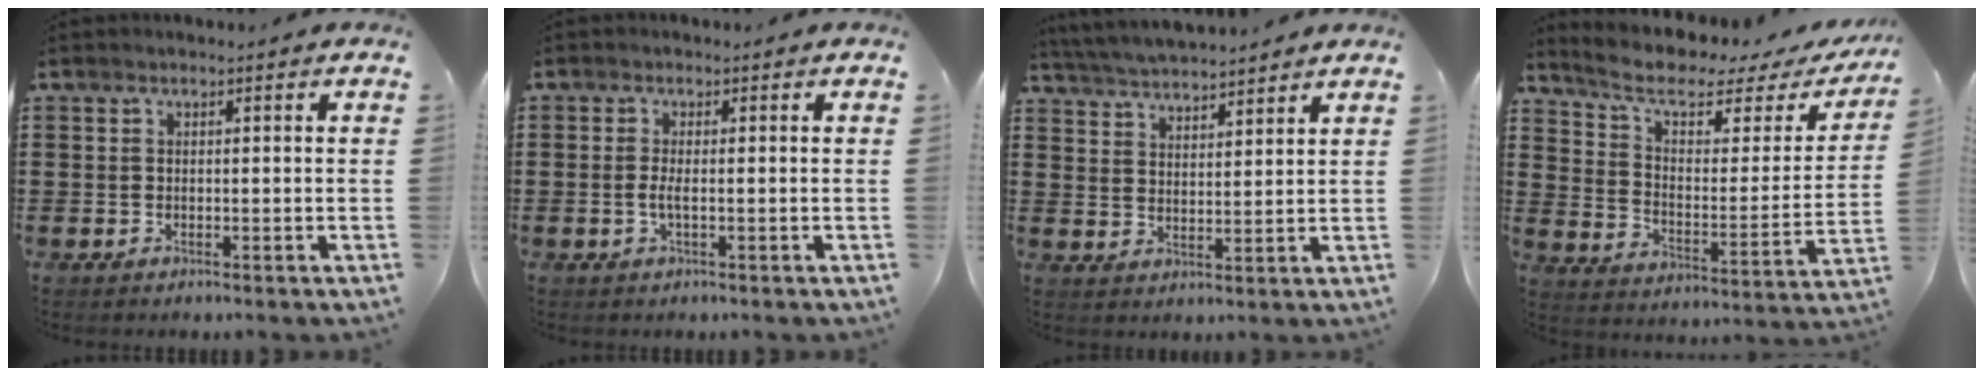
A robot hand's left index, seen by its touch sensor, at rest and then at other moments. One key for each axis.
{"total": 1.8, "fx": -0.4, "fy": 0.2, "fz": 1.8, "tx": -0.042, "ty": -0.003, "tz": -0.010}
{"total": 4.5, "fx": 4.5, "fy": -0.1, "fz": 0.5, "tx": -0.027, "ty": -0.021, "tz": 0.080}
{"total": 6.4, "fx": 4.6, "fy": 2.3, "fz": 3.9, "tx": -0.099, "ty": -0.027, "tz": 0.076}